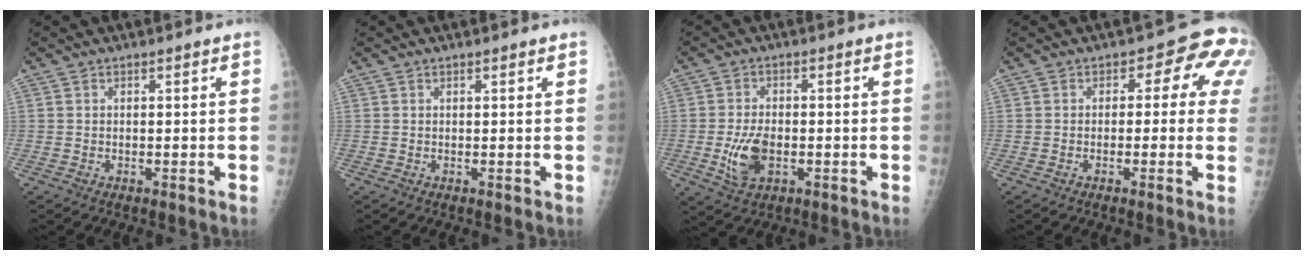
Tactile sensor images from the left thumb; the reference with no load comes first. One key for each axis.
{"total": 0.8, "fx": 0.5, "fy": 0.1, "fz": 0.6, "tx": -0.006, "ty": 0.002, "tz": 0.007}
{"total": 6.8, "fx": -1.7, "fy": 3.9, "fz": 5.3, "tx": -0.102, "ty": 0.002, "tz": -0.024}
{"total": 7.6, "fx": 1.2, "fy": 4.5, "fz": 6.0, "tx": -0.020, "ty": 0.019, "tz": 0.000}